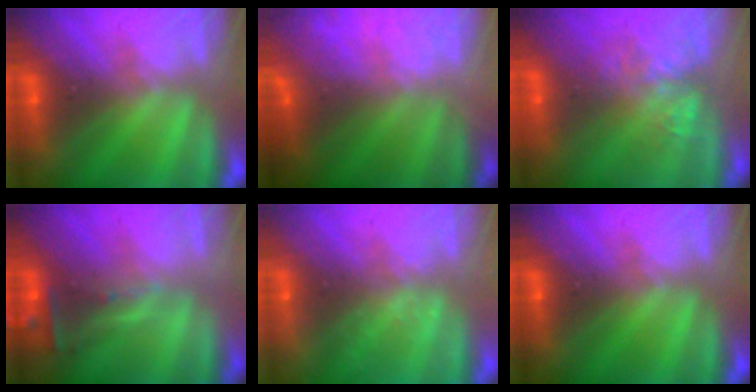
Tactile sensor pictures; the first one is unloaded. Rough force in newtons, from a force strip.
{"total": 5.8}
{"total": 7.7}
{"total": 2.5}
{"total": 2.4}
{"total": 0.0}